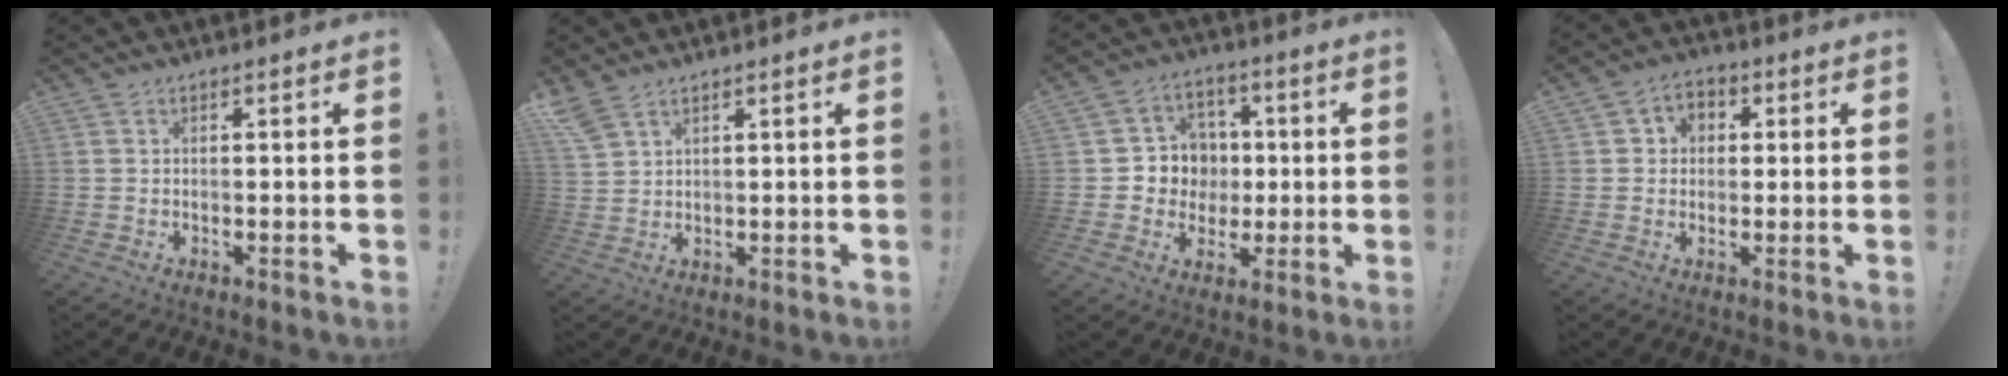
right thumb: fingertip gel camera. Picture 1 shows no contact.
{"total": 5.1, "force": [3.8, 1.7, 2.9], "torque": [-0.061, -0.015, 0.077]}
{"total": 9.0, "force": [-0.8, 8.9, 1.6], "torque": [-0.020, 0.008, -0.005]}
{"total": 4.5, "force": [0.4, 4.2, 1.4], "torque": [-0.018, 0.003, 0.007]}